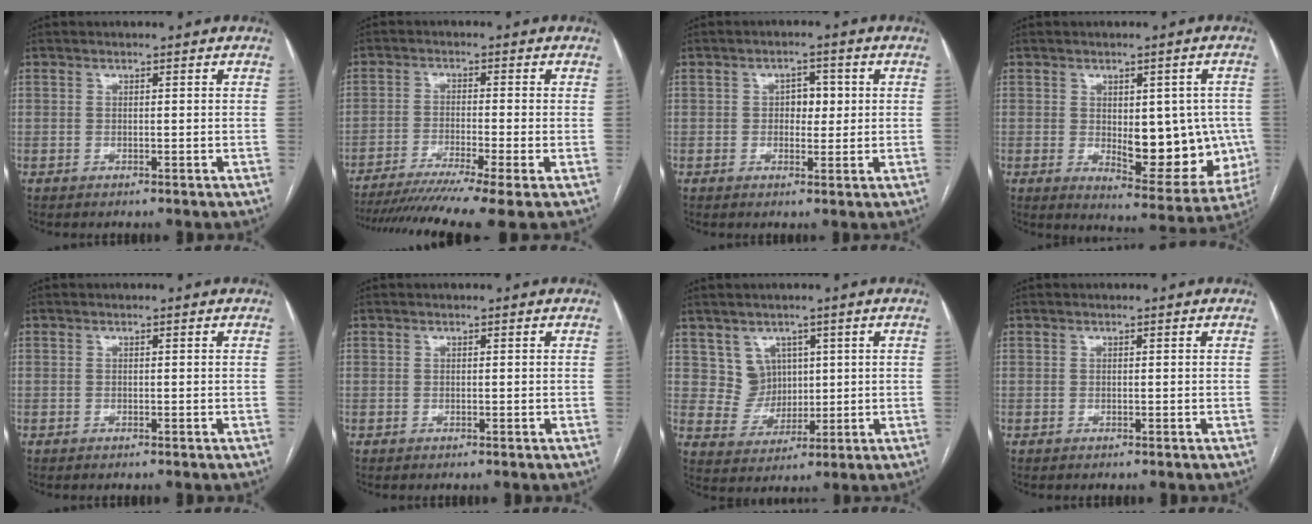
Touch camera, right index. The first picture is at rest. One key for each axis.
{"total": 12.8, "fx": -9.9, "fy": -1.5, "fz": 8.0, "tx": -0.128, "ty": -0.031, "tz": -0.157}
{"total": 3.5, "fx": 0.4, "fy": 2.2, "fz": 2.7, "tx": -0.033, "ty": 0.008, "tz": 0.007}
{"total": 13.4, "fx": -0.8, "fy": 5.8, "fz": 12.0, "tx": -0.143, "ty": -0.001, "tz": 0.008}
{"total": 0.0}
{"total": 0.0}
{"total": 5.4, "fx": 2.4, "fy": 4.8, "fz": 0.5, "tx": -0.012, "ty": 0.011, "tz": 0.054}
{"total": 0.0}